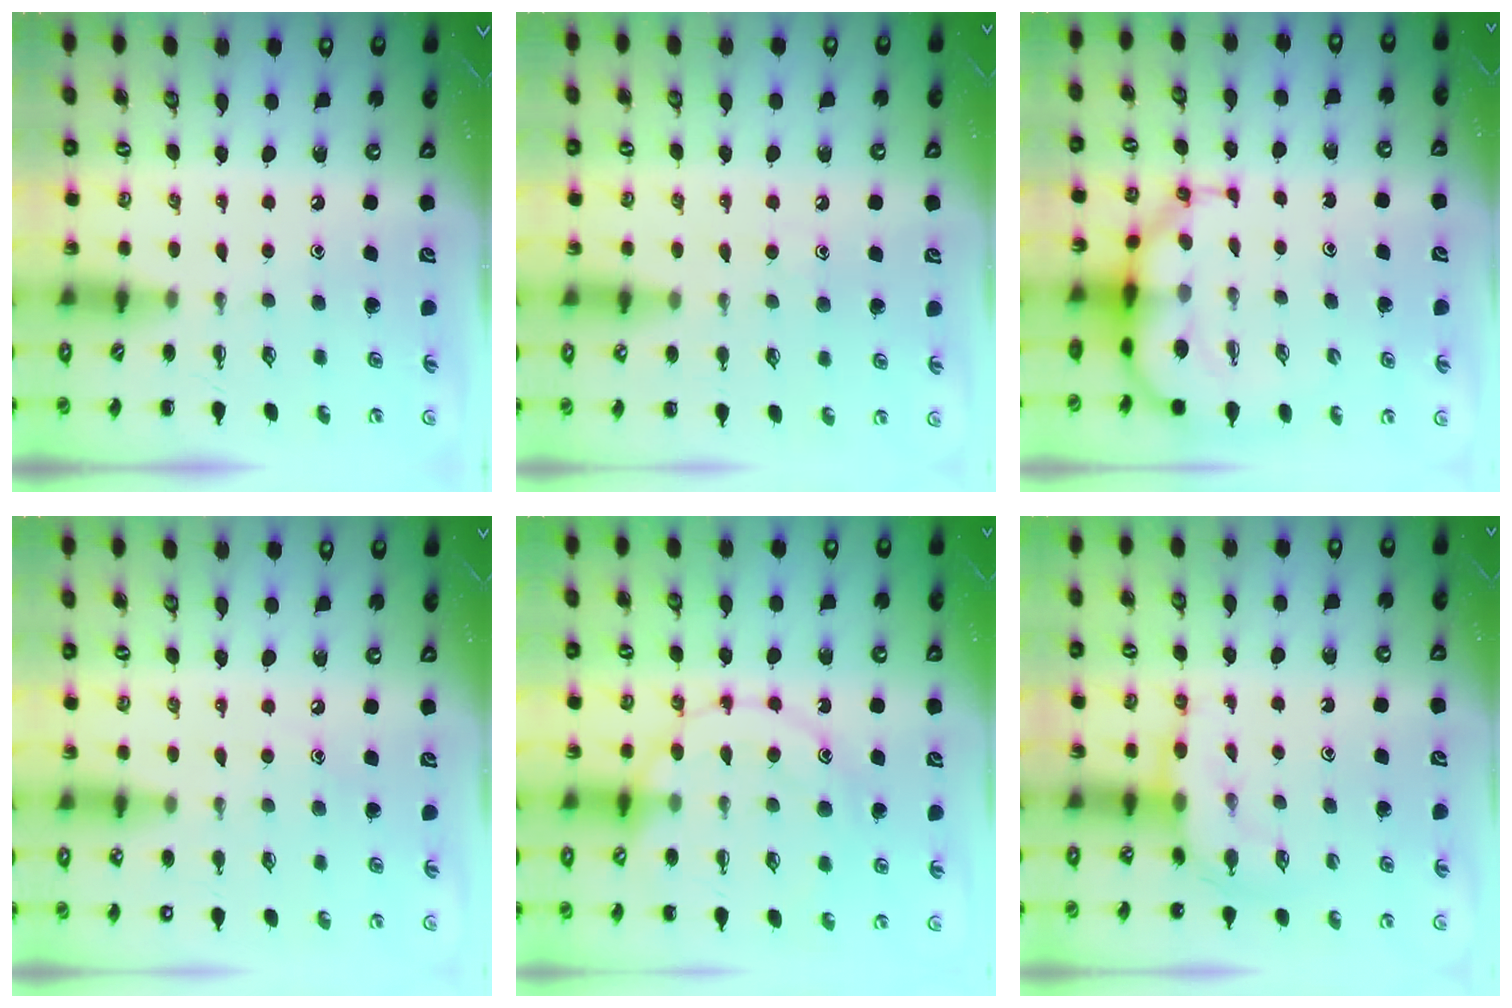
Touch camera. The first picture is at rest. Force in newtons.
{"total": 6.9, "press": 6.8, "slide": 1.2}
{"total": 7.8, "press": 7.5, "slide": 2.1}
{"total": 6.1, "press": 5.9, "slide": 1.6}
{"total": 12.6, "press": 12.6, "slide": 0.9}
{"total": 7.7, "press": 7.7, "slide": 0.8}